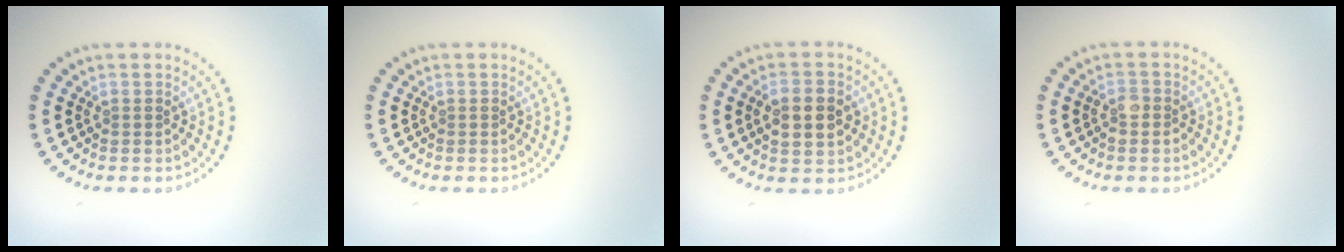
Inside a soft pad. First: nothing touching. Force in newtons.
{"total": 0.0}
{"total": 3.6, "press": 3.6, "slide": 0.0}
{"total": 1.3, "press": 1.2, "slide": 0.5}